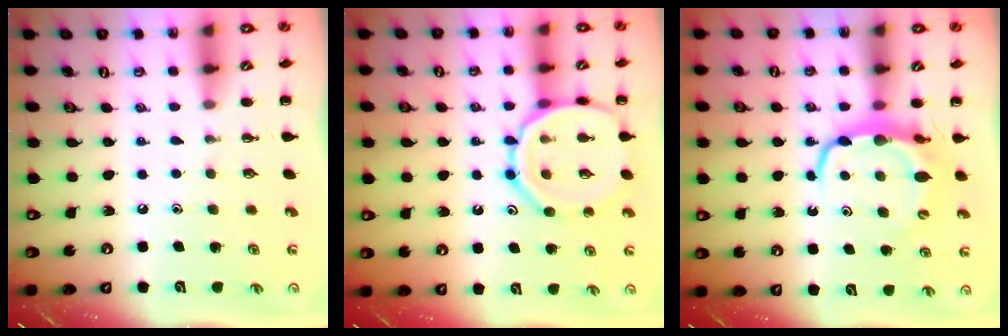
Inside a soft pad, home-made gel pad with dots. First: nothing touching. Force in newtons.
{"total": 14.9, "press": 14.8, "slide": 0.9}
{"total": 7.4, "press": 7.3, "slide": 0.9}